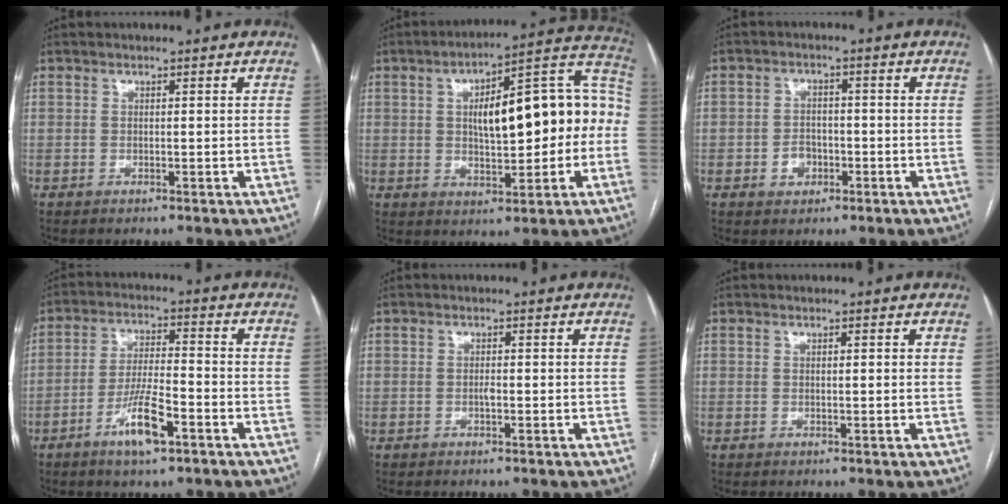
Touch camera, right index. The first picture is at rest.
{"total": 18.8, "force": [0.5, 6.0, 17.8], "torque": [-0.254, 0.049, 0.014]}
{"total": 3.5, "force": [-1.3, 2.8, 1.7], "torque": [-0.024, 0.008, -0.015]}
{"total": 8.0, "force": [-4.2, 1.2, 6.7], "torque": [-0.131, -0.005, -0.074]}
{"total": 0.8, "force": [-0.2, 0.2, 0.7], "torque": [-0.015, 0.000, -0.005]}
{"total": 0.7, "force": [0.3, 0.1, 0.6], "torque": [-0.011, 0.002, 0.001]}